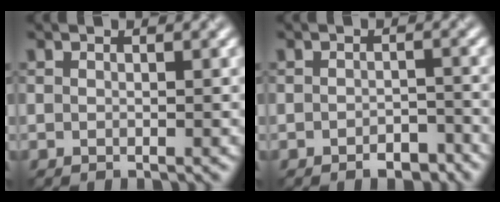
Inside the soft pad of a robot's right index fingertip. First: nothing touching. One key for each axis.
{"total": 2.3, "fx": -2.1, "fy": 0.3, "fz": 0.9, "tx": -0.020, "ty": 0.004, "tz": -0.022}